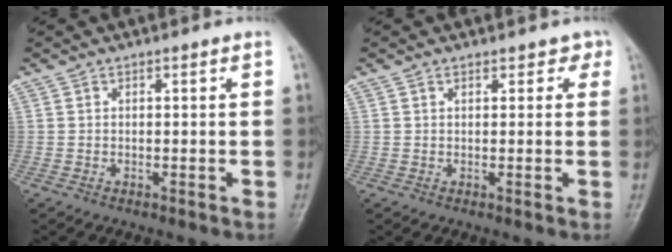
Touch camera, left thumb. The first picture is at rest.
{"total": 2.4, "force": [1.4, 1.5, 1.0], "torque": [0.010, -0.003, 0.014]}